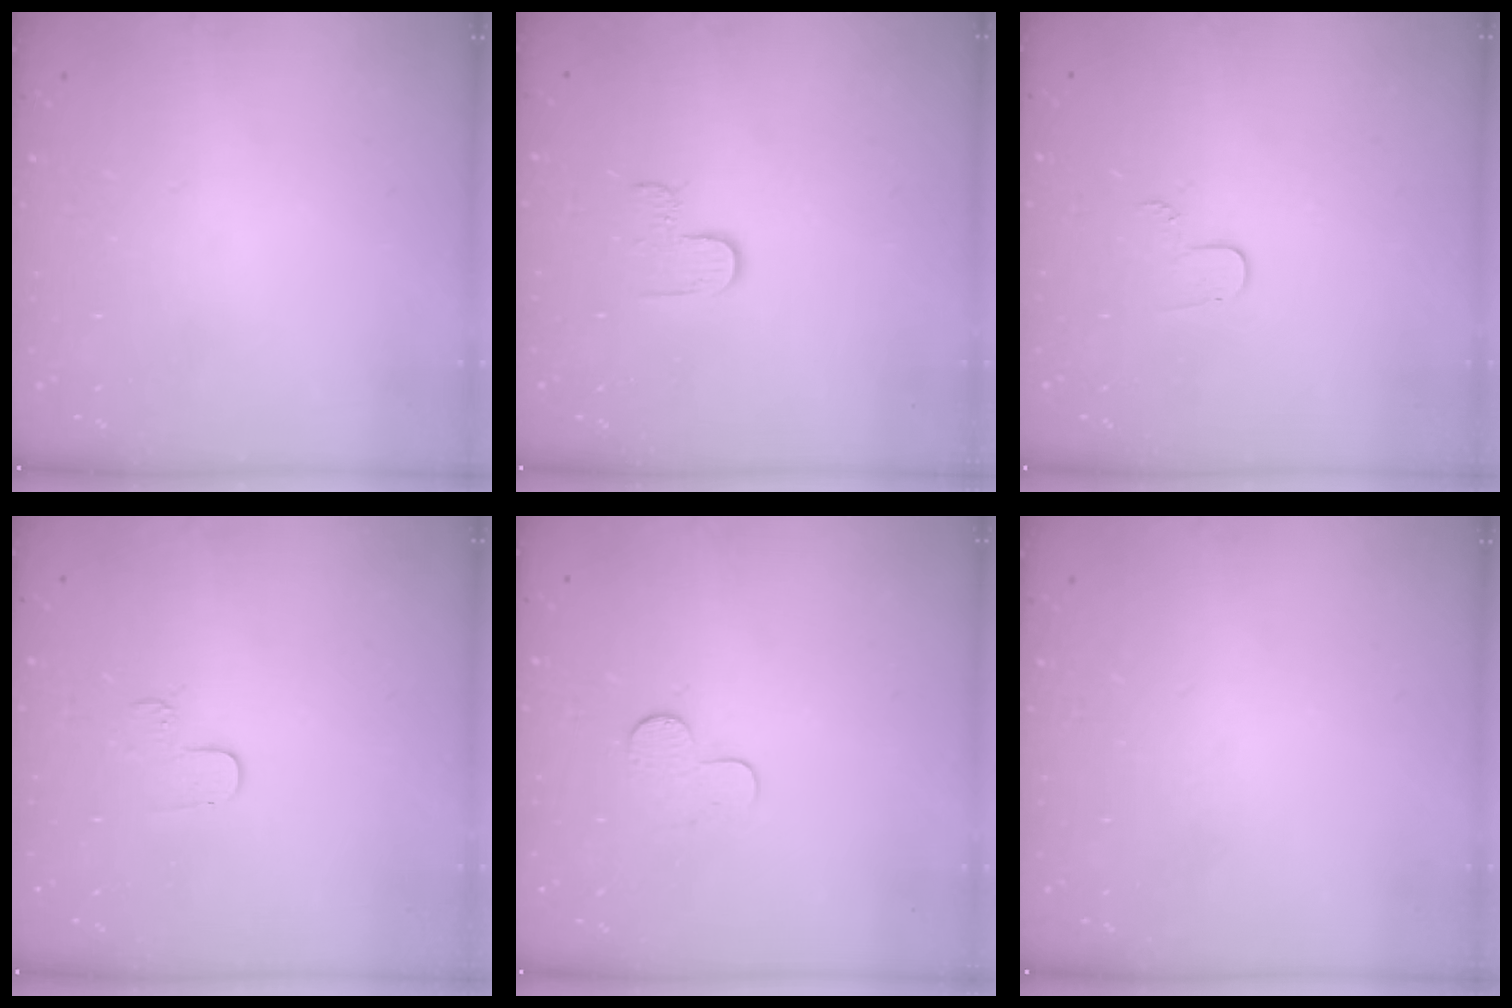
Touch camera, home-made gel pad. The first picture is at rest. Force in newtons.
{"total": 2.9, "press": 2.9, "slide": 0.3}
{"total": 3.8, "press": 3.8, "slide": 0.4}
{"total": 4.1, "press": 4.0, "slide": 0.4}
{"total": 5.0, "press": 5.0, "slide": 0.5}
{"total": 0.0}